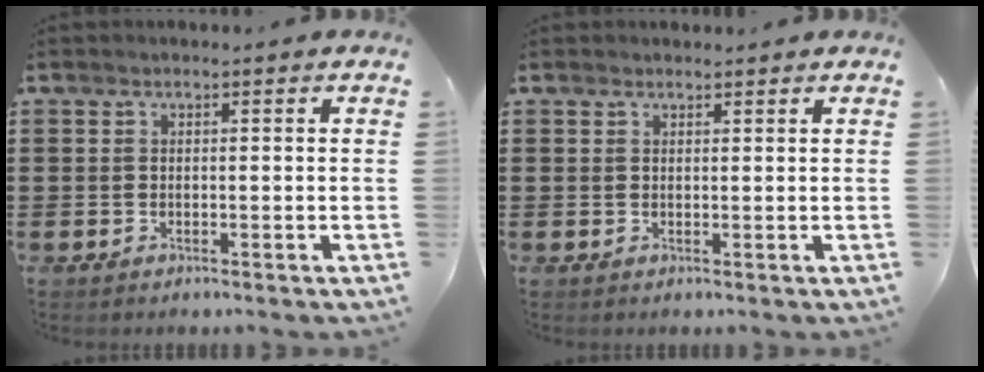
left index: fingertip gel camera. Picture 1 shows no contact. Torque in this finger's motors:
{"motor_torque": [0.15, 0.16, -0.03, -0.02]}